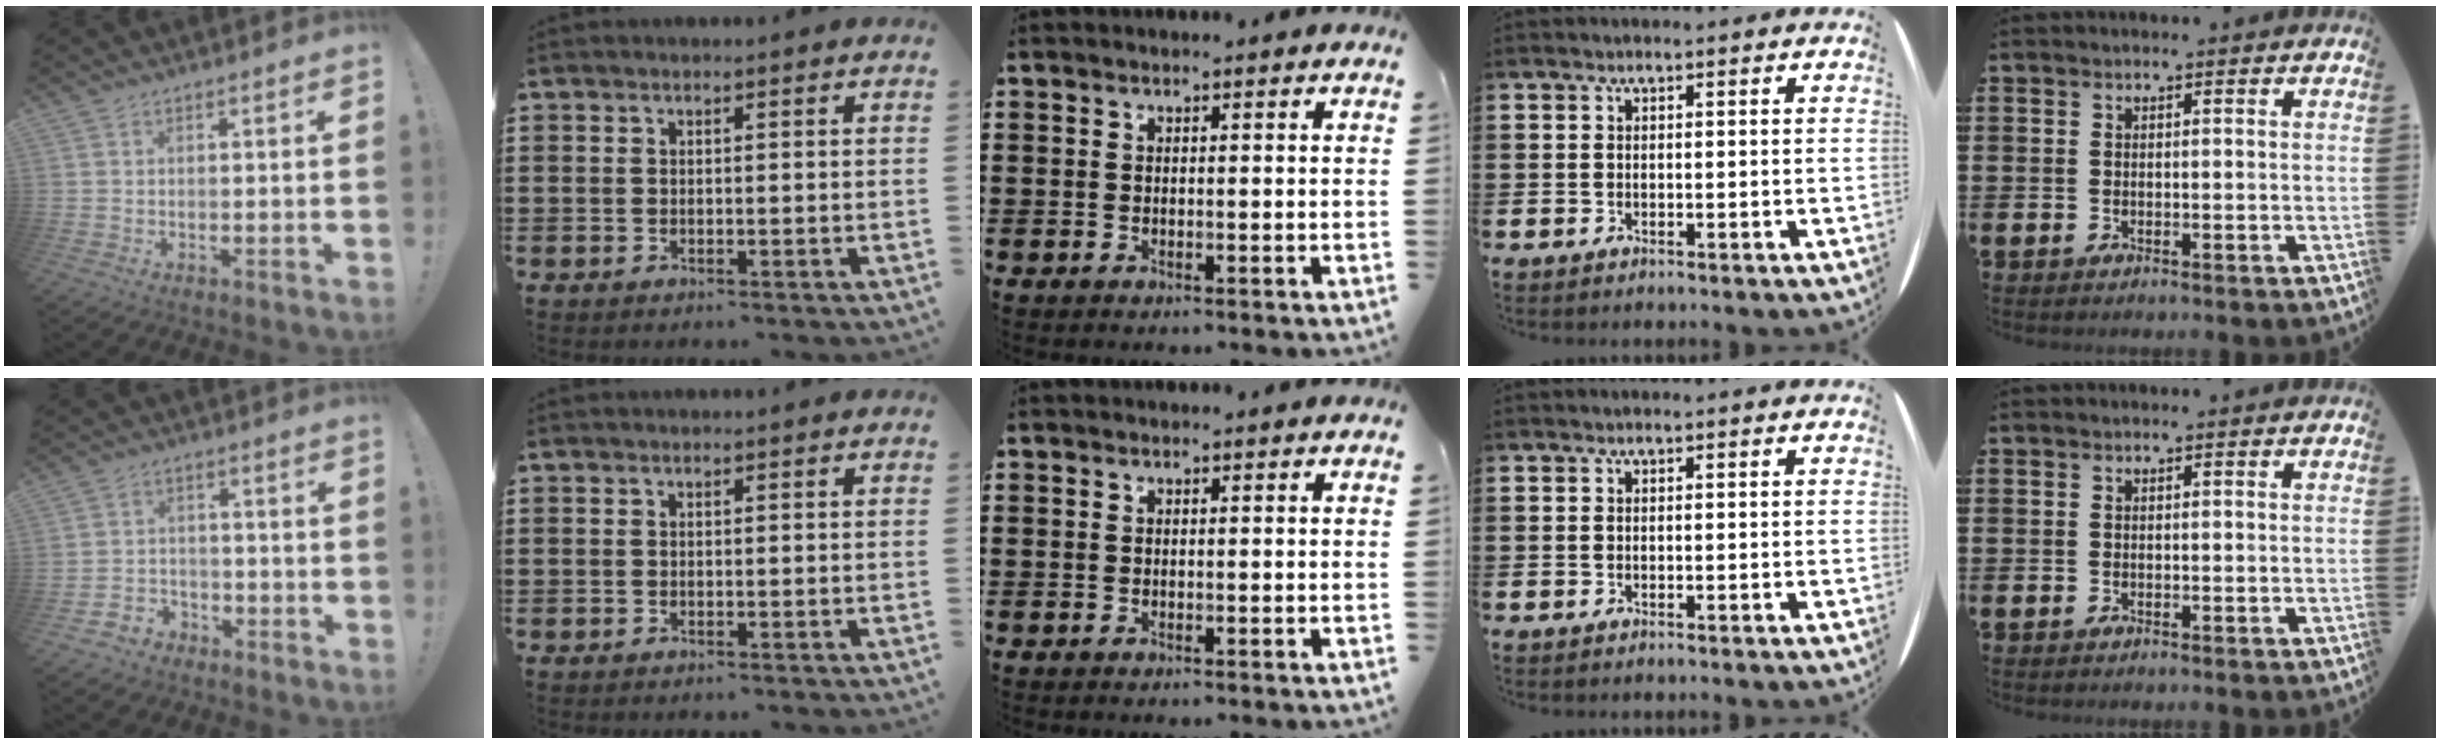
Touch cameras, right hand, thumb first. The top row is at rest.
{"thumb": {"total": 4.4, "force": [-3.0, 3.1, 1.0], "torque": [-0.020, 0.013, -0.055]}}